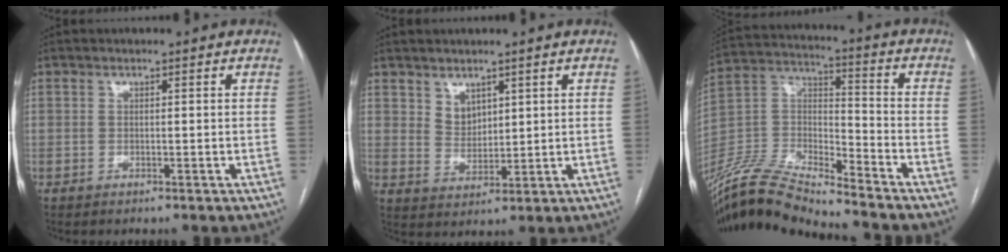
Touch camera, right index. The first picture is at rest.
{"total": 3.7, "force": [2.3, 2.5, 1.5], "torque": [-0.029, 0.000, 0.055]}
{"total": 15.6, "force": [-14.9, 0.6, 4.5], "torque": [-0.082, 0.035, -0.288]}